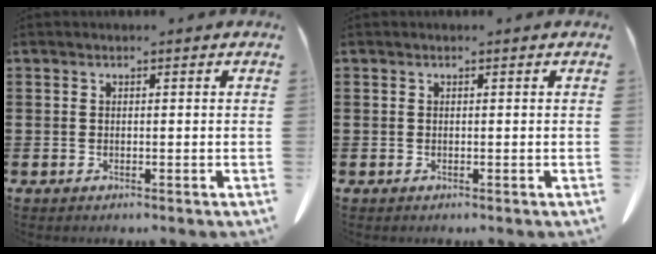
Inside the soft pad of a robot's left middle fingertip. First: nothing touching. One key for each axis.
{"total": 0.0}